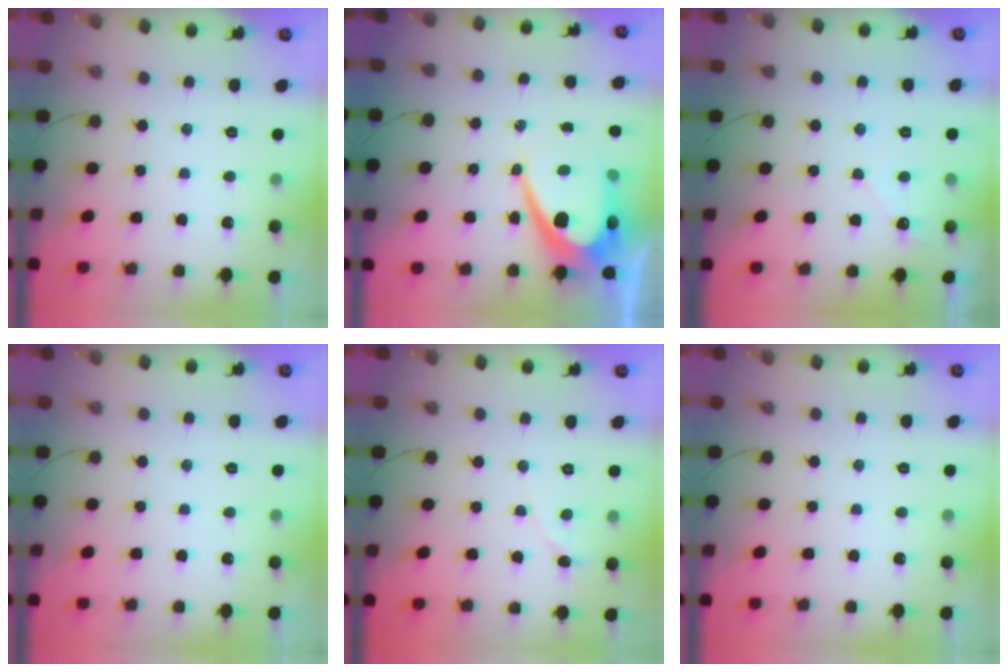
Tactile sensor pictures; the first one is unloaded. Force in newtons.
{"total": 13.0, "press": 13.0, "slide": 0.8}
{"total": 2.7, "press": 2.7, "slide": 0.1}
{"total": 0.0}
{"total": 0.0}
{"total": 0.0}